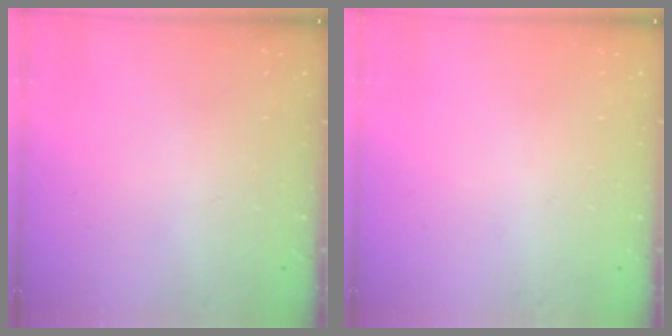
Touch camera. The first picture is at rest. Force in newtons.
{"total": 0.0}